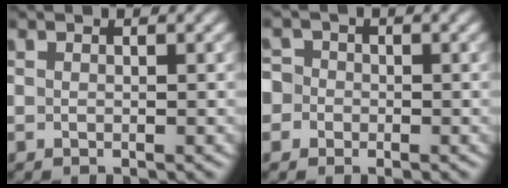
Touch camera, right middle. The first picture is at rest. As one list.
[{"total": 3.8, "force": [-1.0, 3.6, 0.9], "torque": [0.003, 0.019, -0.049]}]